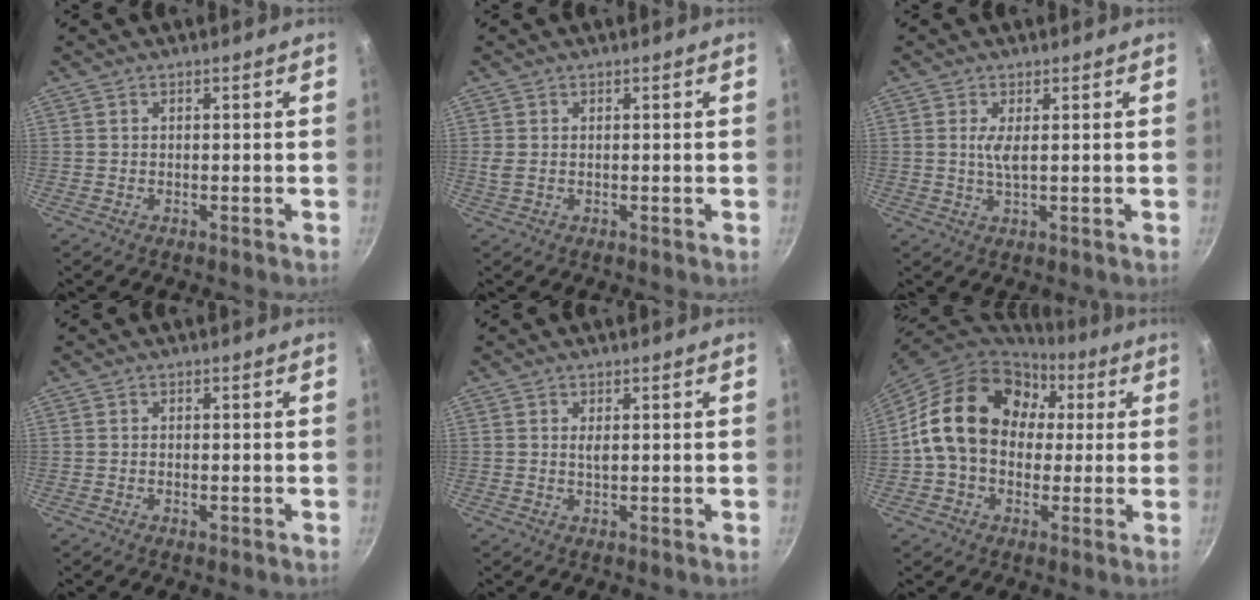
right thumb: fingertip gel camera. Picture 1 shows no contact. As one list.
[{"total": 1.3, "force": [0.2, 0.7, 1.1], "torque": [-0.025, -0.001, 0.005]}, {"total": 2.8, "force": [0.6, 0.6, 2.6], "torque": [-0.056, -0.006, 0.013]}, {"total": 1.1, "force": [-0.4, 0.6, 0.8], "torque": [-0.014, 0.002, -0.007]}, {"total": 1.3, "force": [0.3, 0.5, 1.2], "torque": [-0.021, -0.001, 0.005]}, {"total": 19.5, "force": [3.1, 15.0, 12.1], "torque": [-0.180, 0.038, 0.043]}]